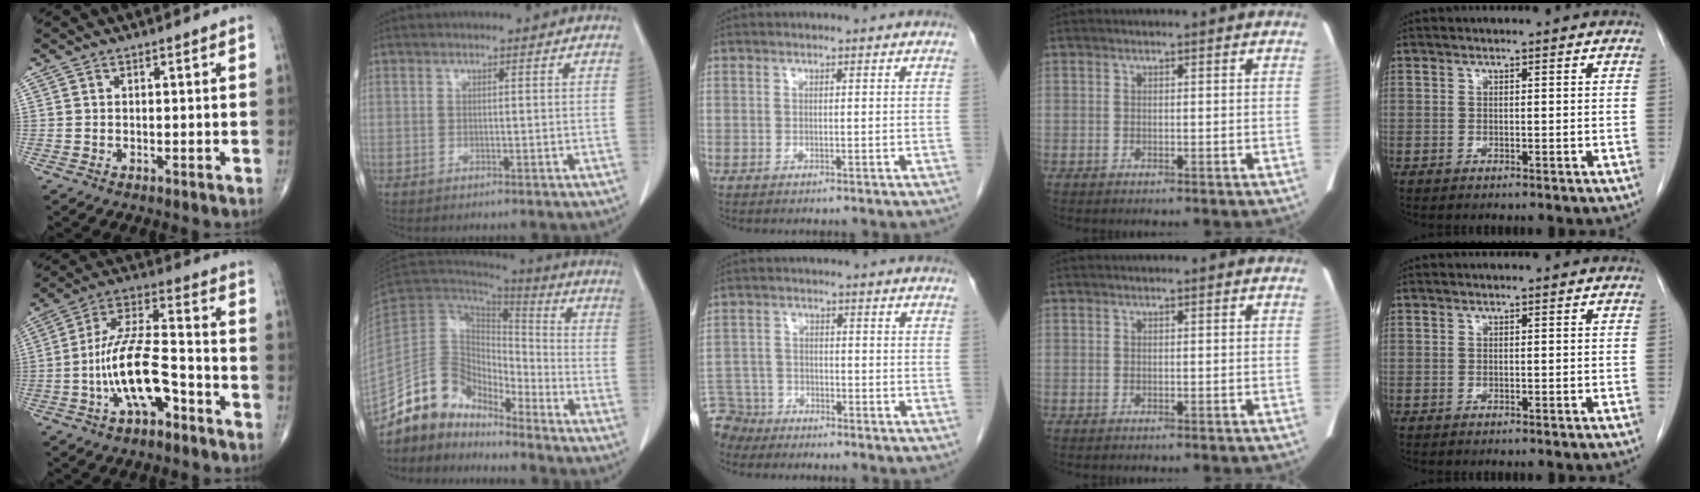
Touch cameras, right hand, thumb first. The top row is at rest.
{"thumb": {"total": 14.2, "force": [-5.4, 5.6, 11.9], "torque": [-0.226, 0.049, -0.097]}, "index": {"total": 11.3, "force": [-9.9, 5.2, 1.8], "torque": [-0.035, 0.062, -0.192]}, "middle": {"total": 6.1, "force": [-5.5, 2.6, -0.5], "torque": [0.009, -0.004, -0.106]}}